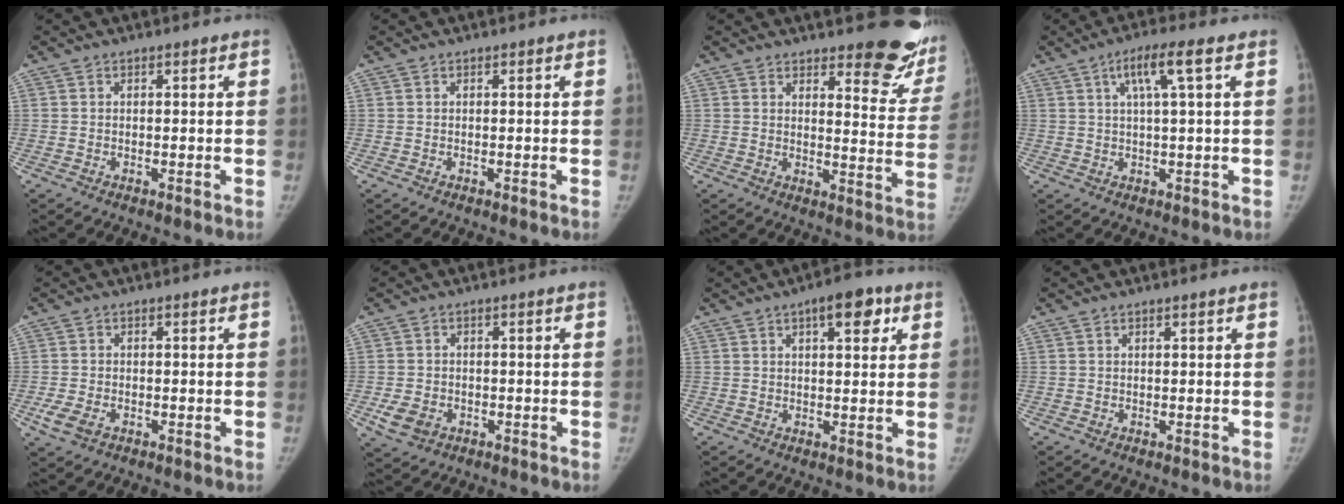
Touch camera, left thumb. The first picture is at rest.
{"total": 0.0}
{"total": 14.7, "force": [11.5, 4.8, 7.8], "torque": [-0.043, -0.092, 0.126]}
{"total": 6.2, "force": [2.4, 0.2, 5.8], "torque": [-0.115, 0.005, 0.045]}
{"total": 3.7, "force": [-1.6, 2.4, 2.4], "torque": [-0.055, 0.001, -0.028]}
{"total": 4.9, "force": [-1.8, 3.7, 2.5], "torque": [-0.044, 0.005, -0.025]}
{"total": 7.1, "force": [3.4, 2.9, 5.5], "torque": [-0.054, -0.005, 0.041]}
{"total": 0.0}